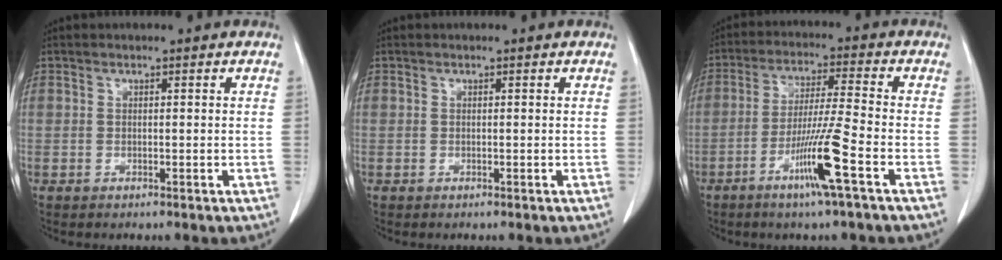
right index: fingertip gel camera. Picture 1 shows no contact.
{"total": 0.0}
{"total": 9.6, "force": [-4.5, -1.4, 8.4], "torque": [-0.157, -0.016, -0.089]}